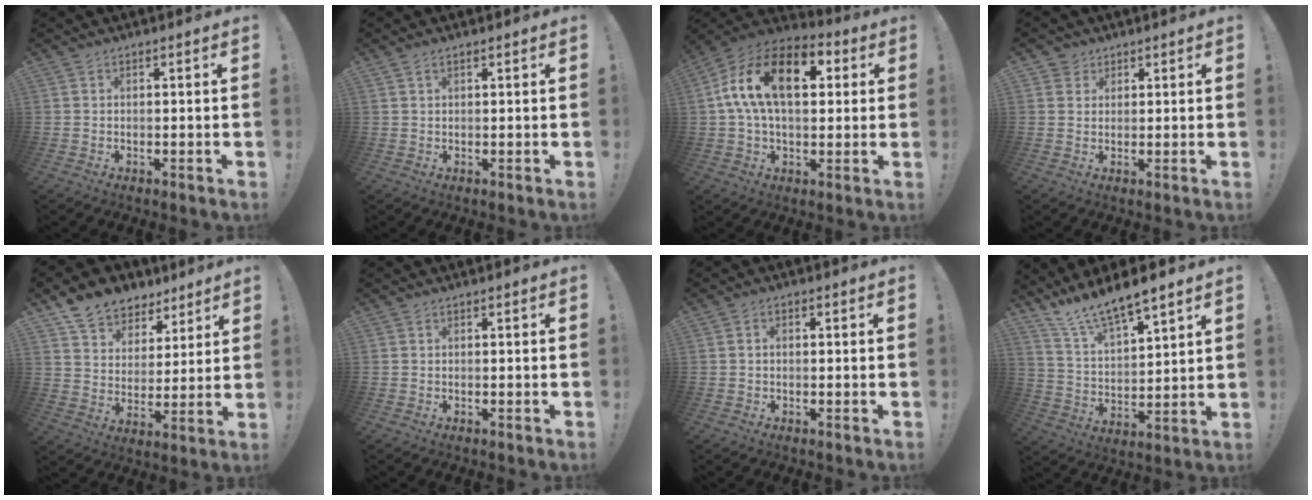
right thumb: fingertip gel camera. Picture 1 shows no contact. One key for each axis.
{"total": 1.4, "fx": 0.9, "fy": 0.5, "fz": 1.0, "tx": -0.020, "ty": 0.000, "tz": 0.017}
{"total": 19.1, "fx": 4.7, "fy": 10.5, "fz": 15.3, "tx": -0.276, "ty": 0.003, "tz": 0.073}
{"total": 3.3, "fx": 2.0, "fy": 2.5, "fz": 0.2, "tx": 0.001, "ty": -0.009, "tz": 0.036}
{"total": 10.7, "fx": 8.2, "fy": 6.6, "fz": 1.9, "tx": -0.042, "ty": -0.059, "tz": 0.160}
{"total": 0.0}
{"total": 1.3, "fx": -0.4, "fy": 0.7, "fz": 1.0, "tx": -0.024, "ty": 0.006, "tz": -0.007}
{"total": 11.0, "fx": 10.0, "fy": 1.7, "fz": 4.1, "tx": -0.099, "ty": -0.083, "tz": 0.181}